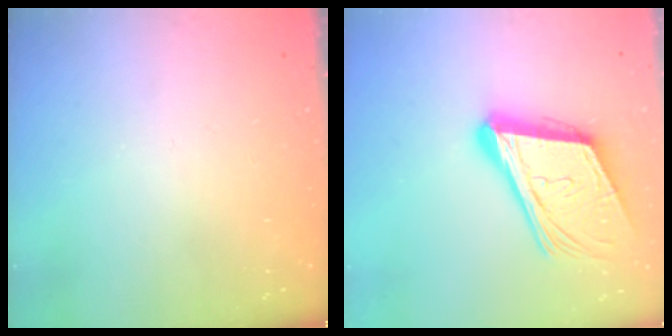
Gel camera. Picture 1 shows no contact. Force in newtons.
{"total": 20.1, "press": 19.6, "slide": 4.5}